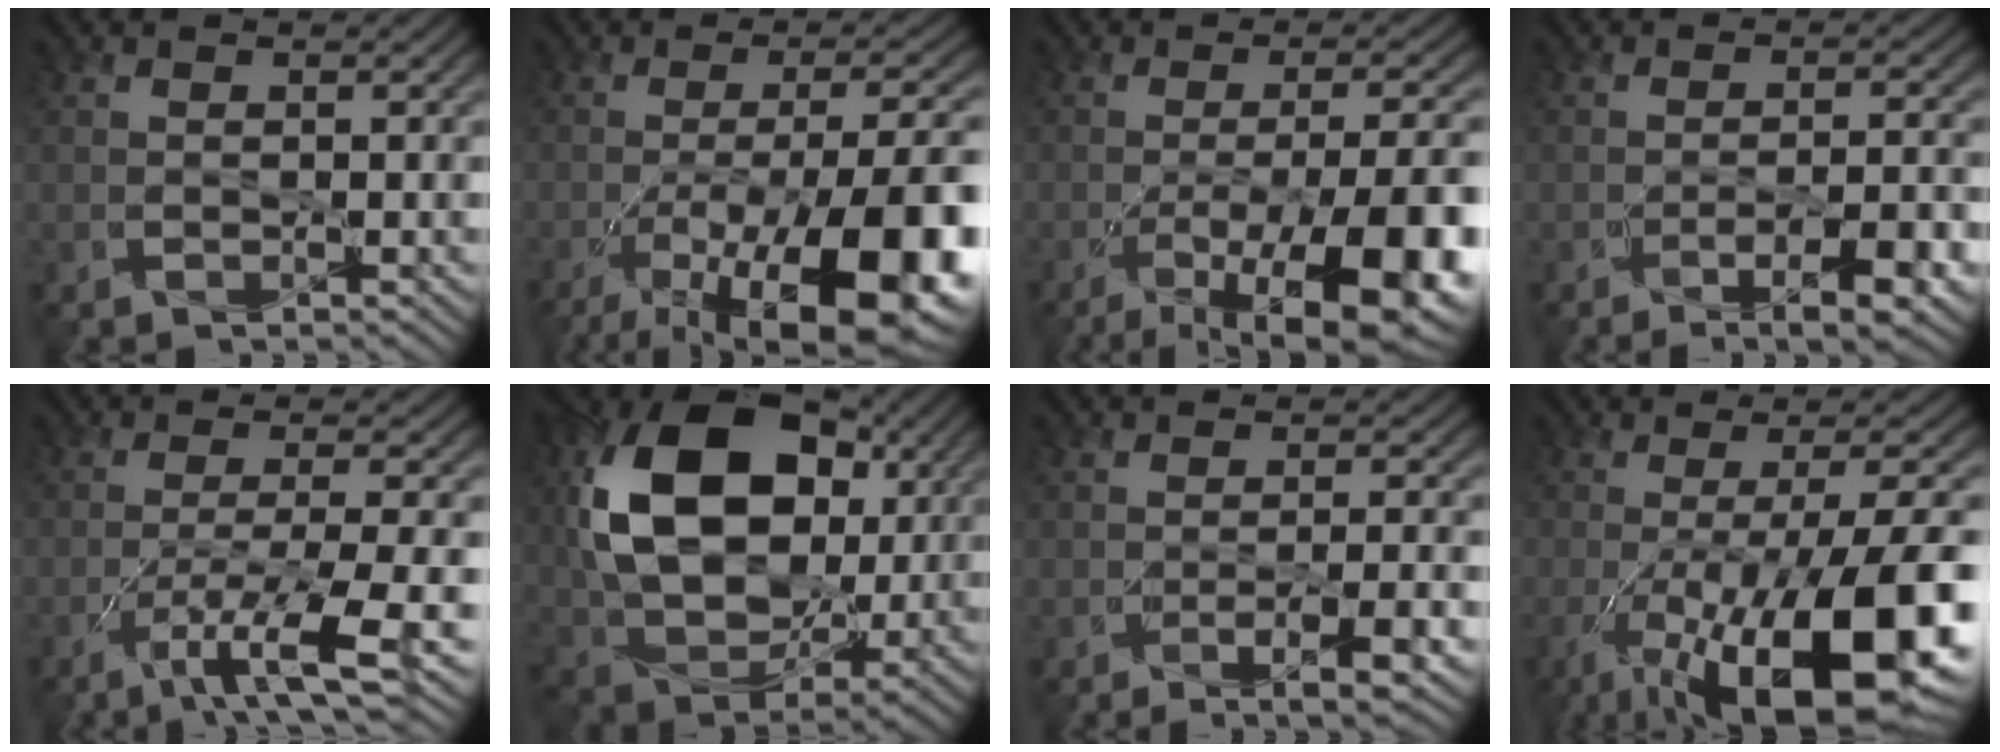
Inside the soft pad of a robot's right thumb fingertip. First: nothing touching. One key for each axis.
{"total": 17.9, "fx": -8.4, "fy": 5.9, "fz": 14.6, "tx": -0.210, "ty": -0.010, "tz": -0.120}
{"total": 16.1, "fx": -7.5, "fy": 5.3, "fz": 13.2, "tx": -0.188, "ty": -0.013, "tz": -0.103}
{"total": 7.2, "fx": -3.7, "fy": 1.9, "fz": 5.9, "tx": -0.093, "ty": -0.010, "tz": -0.048}
{"total": 8.0, "fx": -3.6, "fy": 1.3, "fz": 7.0, "tx": -0.123, "ty": 0.000, "tz": -0.063}
{"total": 17.5, "fx": 3.6, "fy": 12.0, "fz": 12.2, "tx": -0.261, "ty": 0.014, "tz": 0.067}
{"total": 5.4, "fx": -2.6, "fy": 1.2, "fz": 4.6, "tx": -0.073, "ty": -0.003, "tz": -0.034}
{"total": 18.6, "fx": -7.3, "fy": 5.9, "fz": 16.0, "tx": -0.245, "ty": -0.020, "tz": -0.107}